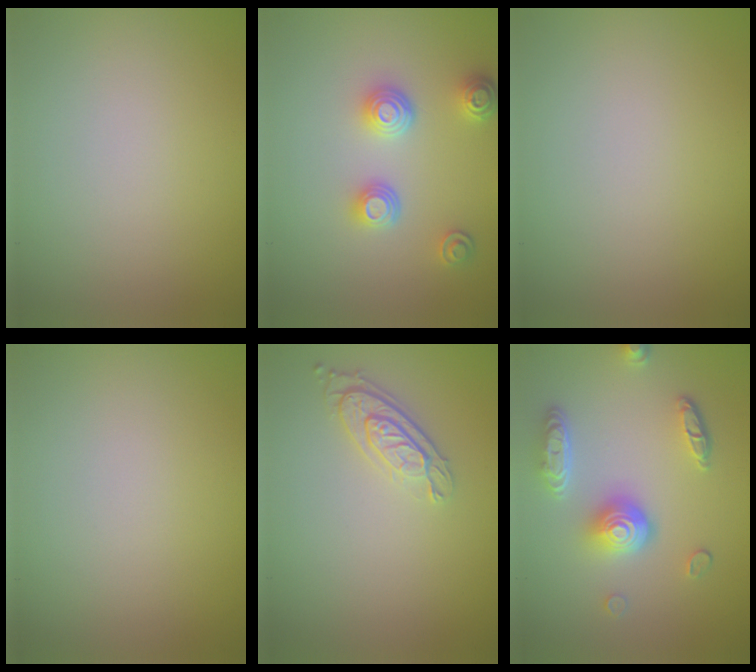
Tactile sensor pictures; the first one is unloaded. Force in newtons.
{"total": 3.4, "press": 3.0, "slide": 1.4}
{"total": 0.0}
{"total": 0.0}
{"total": 3.0, "press": 2.3, "slide": 1.9}
{"total": 5.2, "press": 3.8, "slide": 3.6}